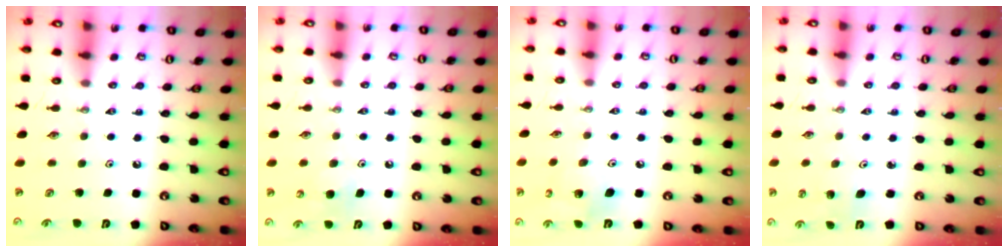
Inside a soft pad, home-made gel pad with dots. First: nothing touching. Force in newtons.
{"total": 6.4, "press": 6.3, "slide": 0.8}
{"total": 7.4, "press": 7.0, "slide": 2.5}
{"total": 2.4, "press": 2.2, "slide": 1.0}